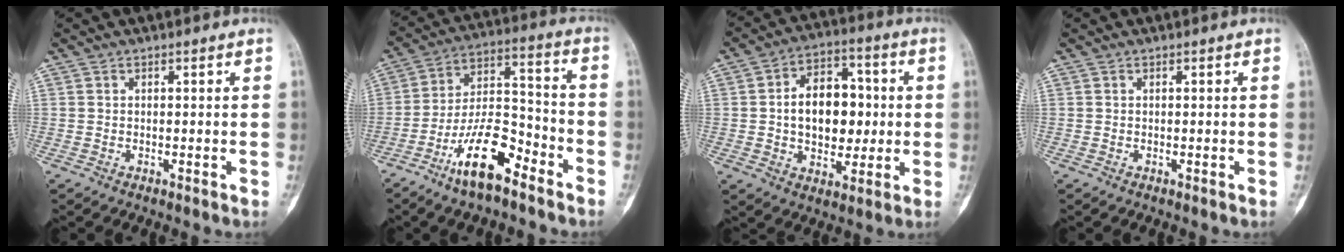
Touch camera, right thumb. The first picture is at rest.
{"total": 14.1, "force": [-8.8, 5.1, 9.8], "torque": [-0.174, 0.069, -0.163]}
{"total": 14.3, "force": [0.4, 9.7, 10.6], "torque": [-0.122, 0.021, 0.010]}
{"total": 0.0}